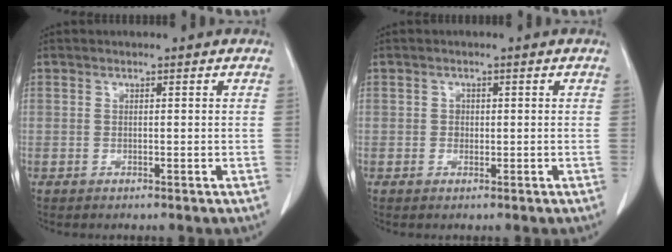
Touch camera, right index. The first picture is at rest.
{"total": 1.0, "force": [0.0, 1.0, 0.4], "torque": [-0.002, 0.003, -0.002]}